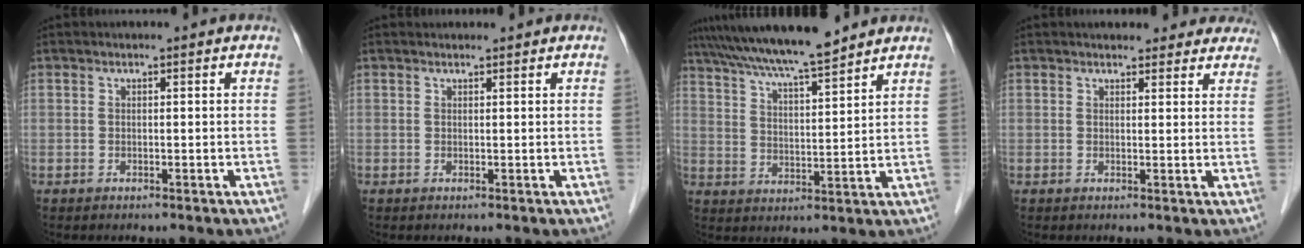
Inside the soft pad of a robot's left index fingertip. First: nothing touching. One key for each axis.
{"total": 1.1, "fx": 1.1, "fy": 0.2, "fz": 0.1, "tx": -0.006, "ty": 0.011, "tz": 0.017}
{"total": 12.8, "fx": 11.3, "fy": 0.0, "fz": 5.9, "tx": -0.107, "ty": 0.016, "tz": 0.184}
{"total": 10.3, "fx": 9.3, "fy": 3.5, "fz": 2.6, "tx": 0.002, "ty": 0.010, "tz": 0.092}